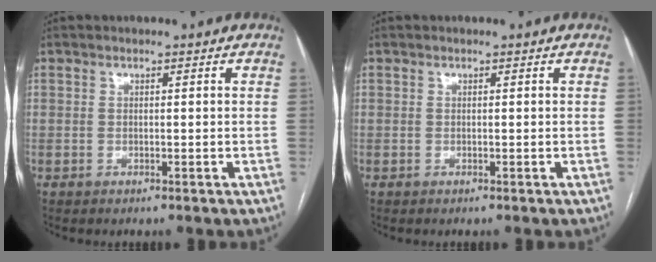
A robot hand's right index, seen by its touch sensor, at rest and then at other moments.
{"total": 0.0}